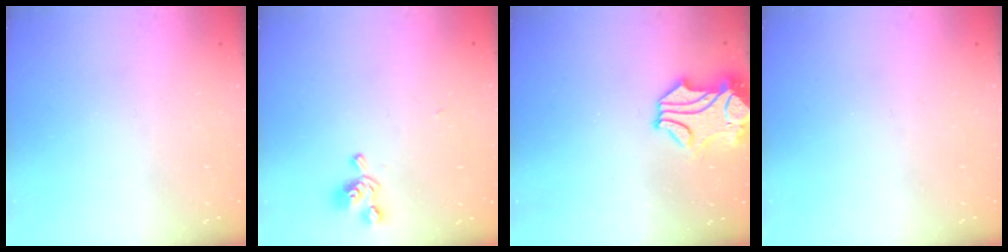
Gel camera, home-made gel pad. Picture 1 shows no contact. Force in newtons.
{"total": 1.6, "press": 1.2, "slide": 1.1}
{"total": 1.3, "press": 0.5, "slide": 1.3}
{"total": 0.0}